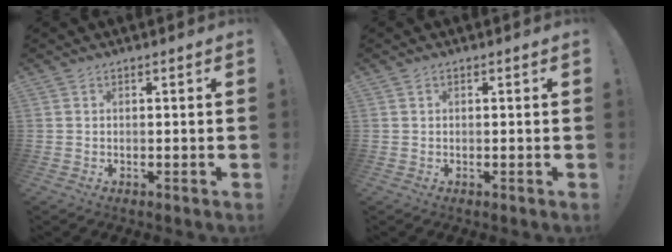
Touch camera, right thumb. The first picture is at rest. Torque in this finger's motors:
{"motor_torque": [-0.16, -0.31, -0.43, 0.02, 0.00]}